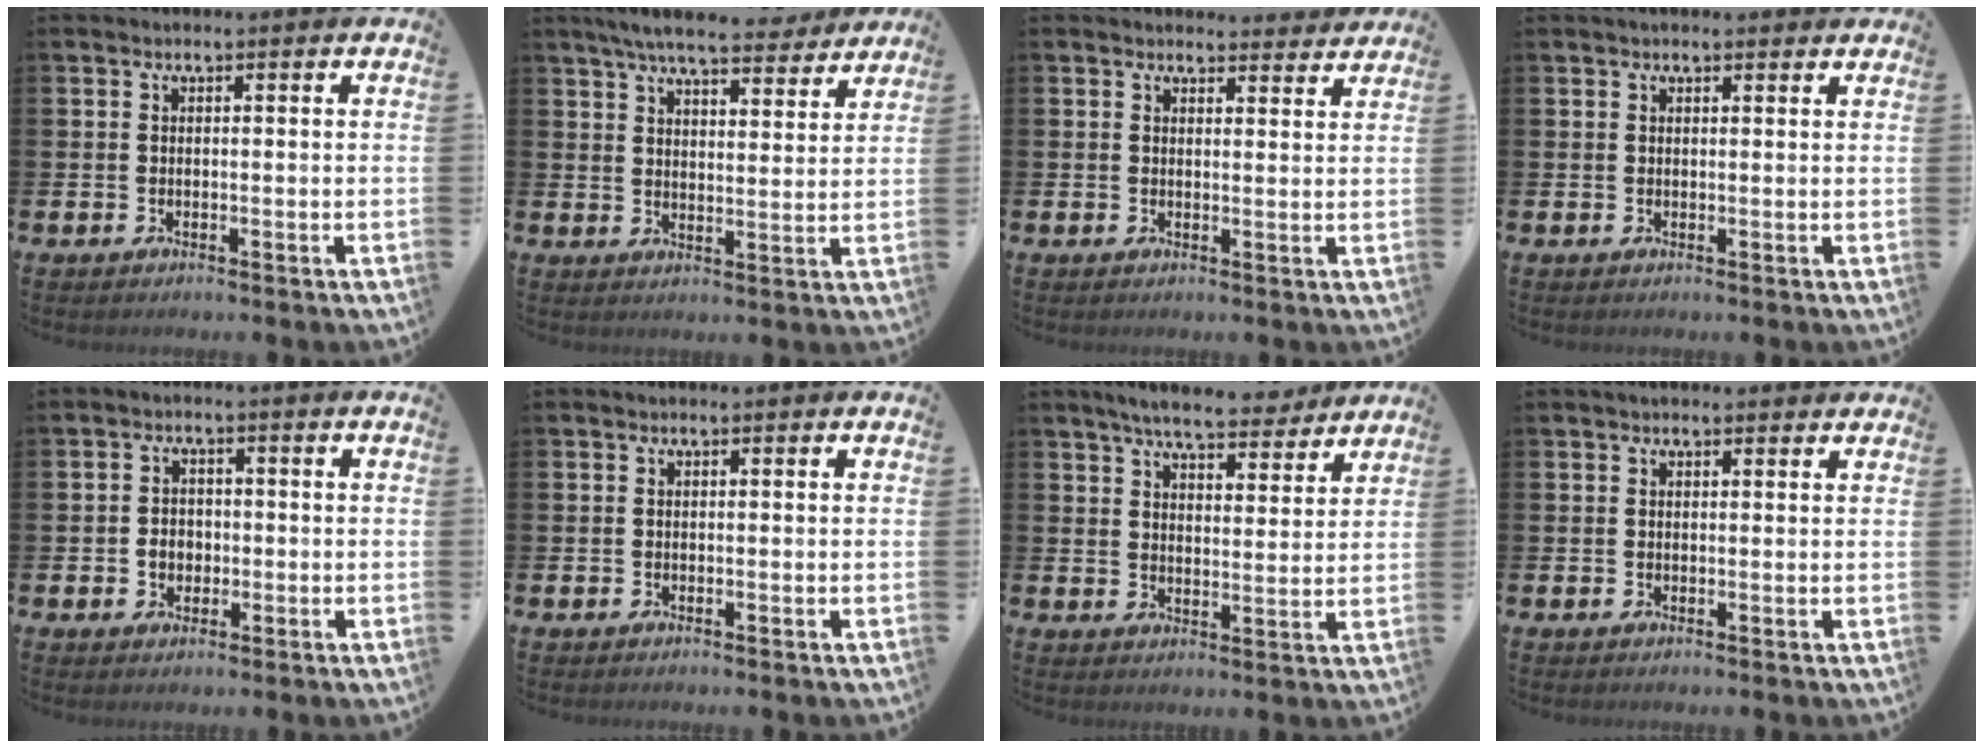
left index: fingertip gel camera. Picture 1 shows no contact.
{"total": 7.1, "force": [6.5, 1.2, 2.4], "torque": [-0.056, -0.032, 0.114]}
{"total": 2.5, "force": [2.4, 0.6, -0.1], "torque": [0.009, -0.015, 0.042]}
{"total": 1.4, "force": [1.2, 0.4, 0.4], "torque": [0.005, -0.002, 0.019]}
{"total": 2.7, "force": [-0.5, 2.3, 1.3], "torque": [-0.012, -0.001, -0.017]}
{"total": 0.0}
{"total": 6.9, "force": [6.4, 1.2, 2.3], "torque": [-0.044, -0.036, 0.109]}
{"total": 1.4, "force": [1.3, 0.4, 0.3], "torque": [0.006, -0.001, 0.021]}